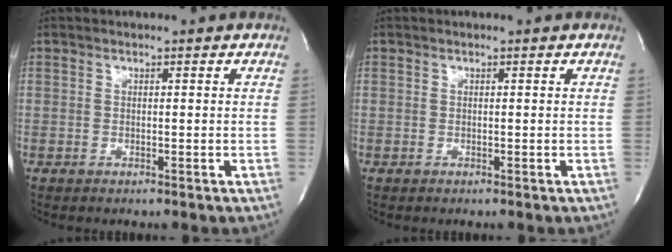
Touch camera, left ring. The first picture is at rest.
{"total": 0.0}